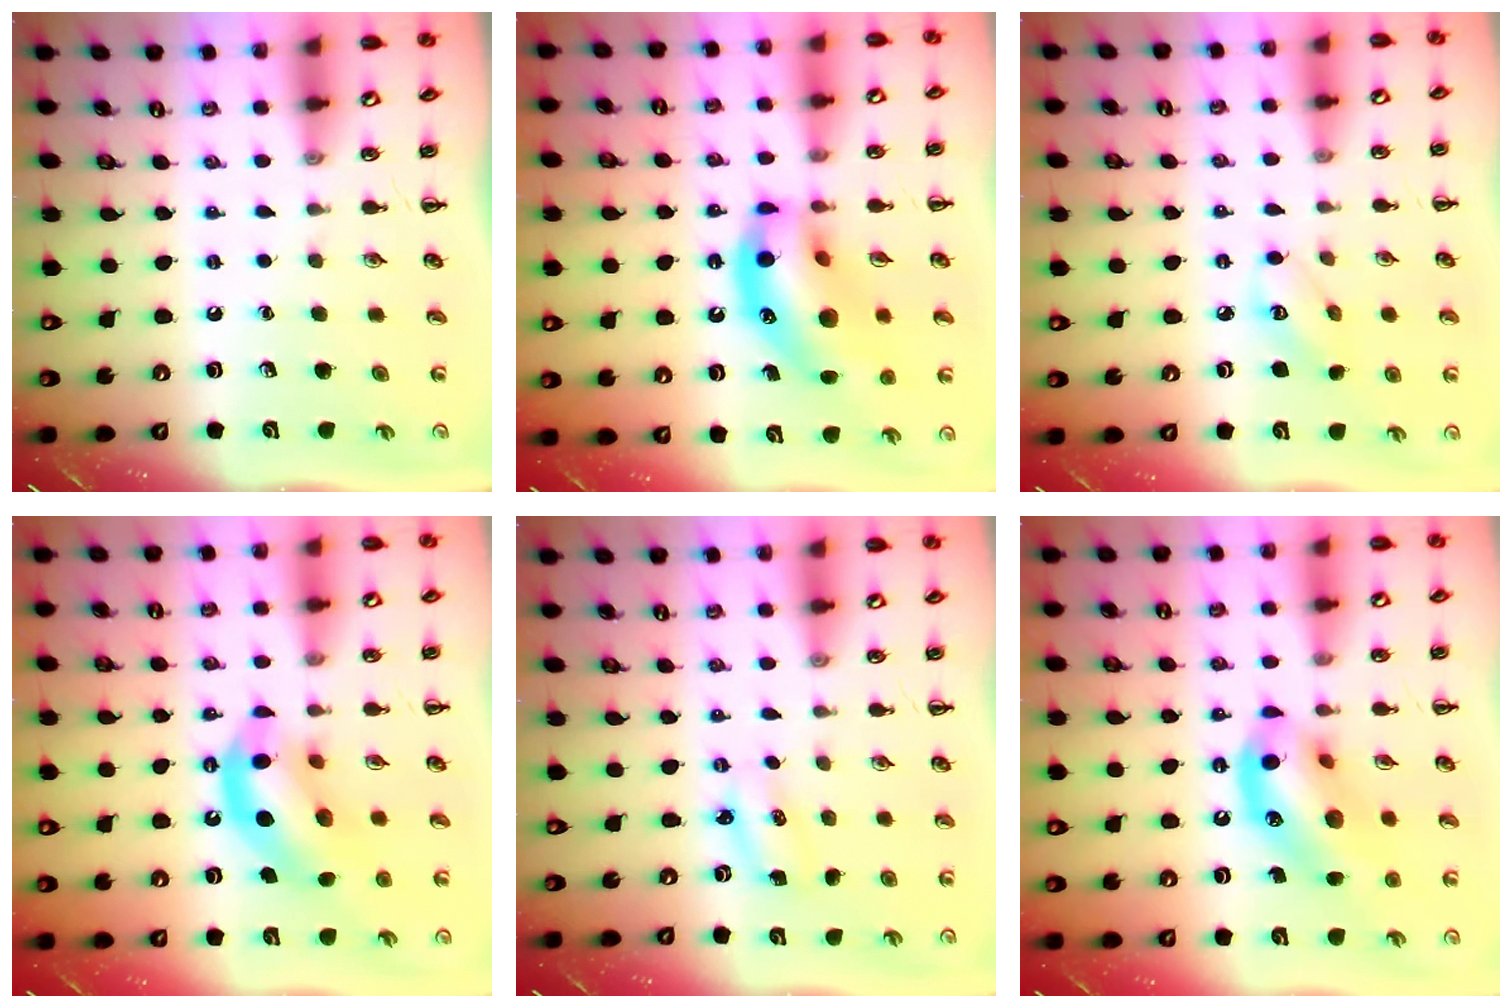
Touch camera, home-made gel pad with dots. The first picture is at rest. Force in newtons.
{"total": 18.5, "press": 18.0, "slide": 4.5}
{"total": 4.4, "press": 4.3, "slide": 0.9}
{"total": 12.6, "press": 12.2, "slide": 3.2}
{"total": 2.5, "press": 2.5, "slide": 0.4}
{"total": 14.8, "press": 14.6, "slide": 2.4}